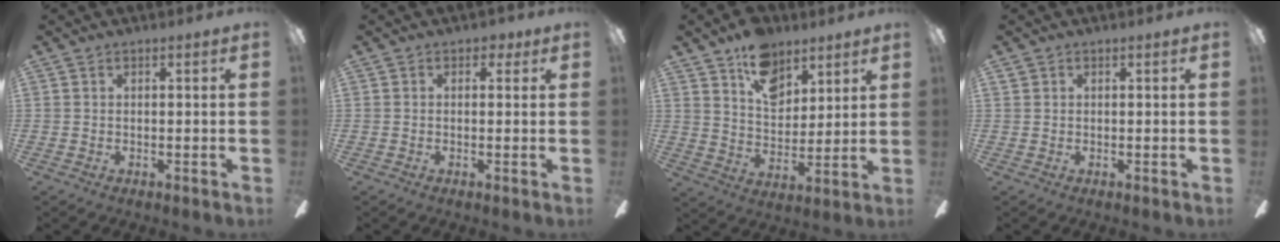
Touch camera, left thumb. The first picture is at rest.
{"total": 1.9, "force": [0.6, 1.5, 1.0], "torque": [-0.003, 0.001, 0.007]}
{"total": 12.7, "force": [8.3, 7.8, 5.5], "torque": [-0.080, -0.040, 0.154]}
{"total": 0.7, "force": [0.4, 0.6, 0.1], "torque": [-0.002, 0.003, 0.007]}